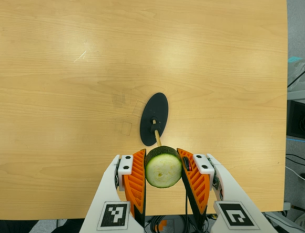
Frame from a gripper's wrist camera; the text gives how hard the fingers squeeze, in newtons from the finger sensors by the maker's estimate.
{"total": 9.8, "left": 9.2, "right": 10.4}